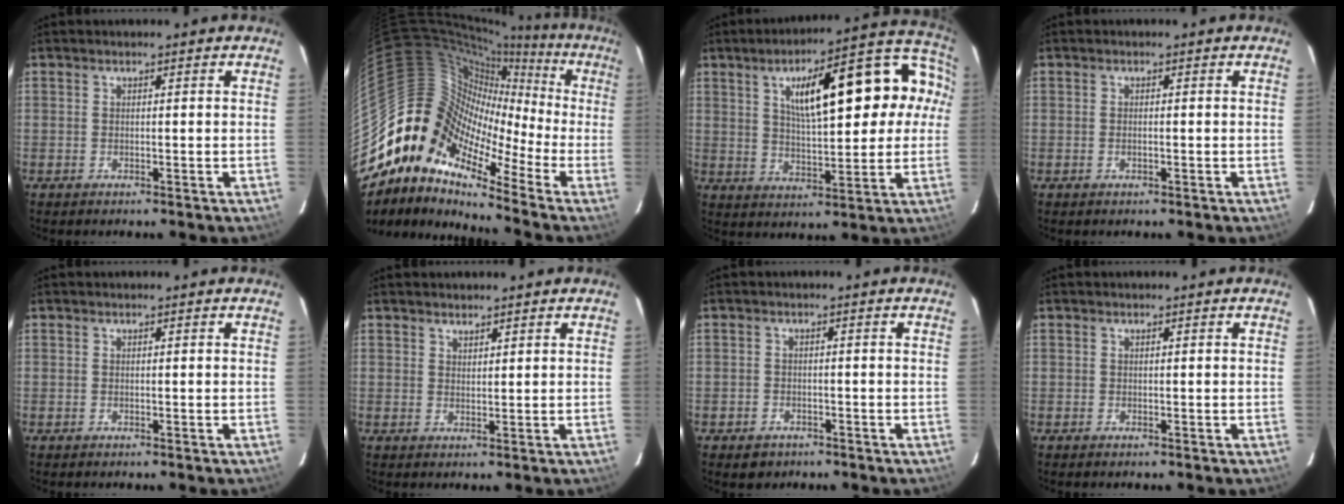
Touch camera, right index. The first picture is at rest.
{"total": 10.4, "force": [-3.5, 7.9, 5.7], "torque": [-0.077, 0.004, -0.102]}
{"total": 20.3, "force": [4.8, 7.2, 18.3], "torque": [-0.275, 0.053, 0.088]}
{"total": 0.6, "force": [-0.2, 0.2, 0.5], "torque": [-0.010, -0.001, -0.005]}
{"total": 0.0}
{"total": 1.6, "force": [1.4, 0.7, 0.3], "torque": [-0.003, 0.002, 0.025]}
{"total": 3.2, "force": [-2.0, 2.4, 0.6], "torque": [-0.022, 0.003, -0.028]}
{"total": 0.0}